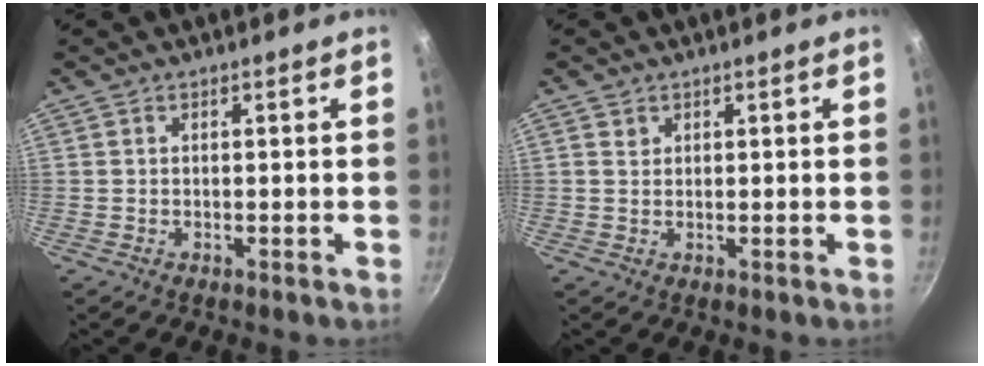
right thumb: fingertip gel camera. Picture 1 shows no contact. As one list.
[{"total": 1.3, "force": [0.6, 1.0, 0.4], "torque": [-0.005, -0.001, 0.010]}]